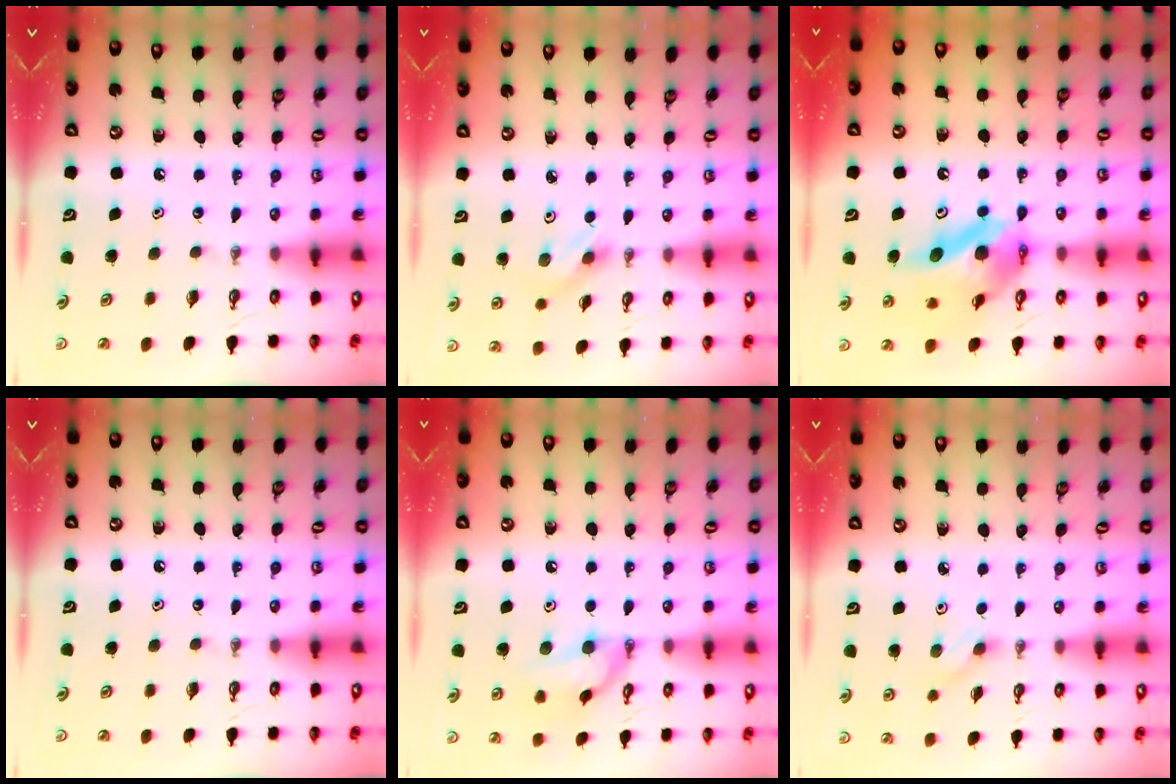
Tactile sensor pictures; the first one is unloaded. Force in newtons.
{"total": 2.8, "press": 2.5, "slide": 1.3}
{"total": 13.3, "press": 13.2, "slide": 1.5}
{"total": 0.0}
{"total": 12.6, "press": 10.6, "slide": 6.8}
{"total": 3.0, "press": 2.6, "slide": 1.5}